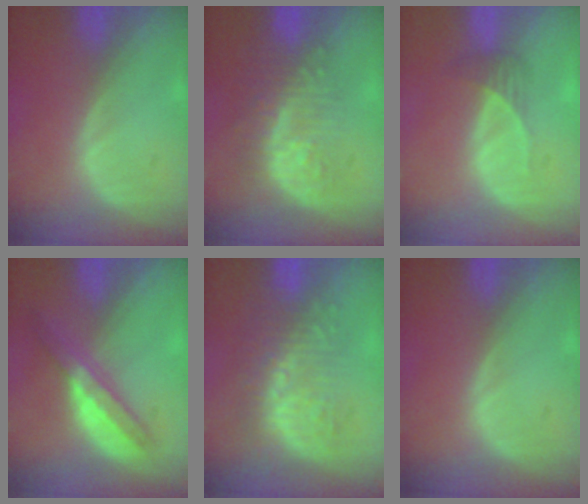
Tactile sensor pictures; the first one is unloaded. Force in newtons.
{"total": 8.9, "press": 8.3, "slide": 3.2}
{"total": 2.1, "press": 1.9, "slide": 0.9}
{"total": 5.4, "press": 5.0, "slide": 1.8}
{"total": 9.2, "press": 8.5, "slide": 3.6}
{"total": 0.0}